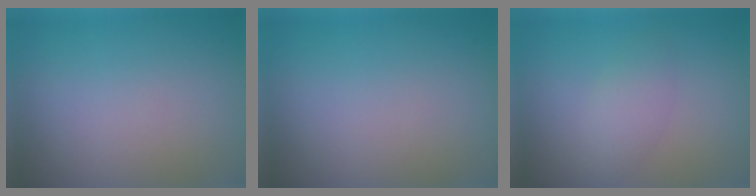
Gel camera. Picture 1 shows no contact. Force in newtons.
{"total": 0.0}
{"total": 2.1, "press": 2.1, "slide": 0.1}